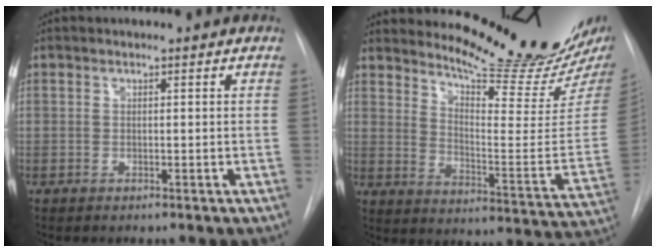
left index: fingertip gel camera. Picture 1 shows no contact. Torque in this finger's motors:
{"motor_torque": [0.92, -1.22, 0.24, 0.01]}